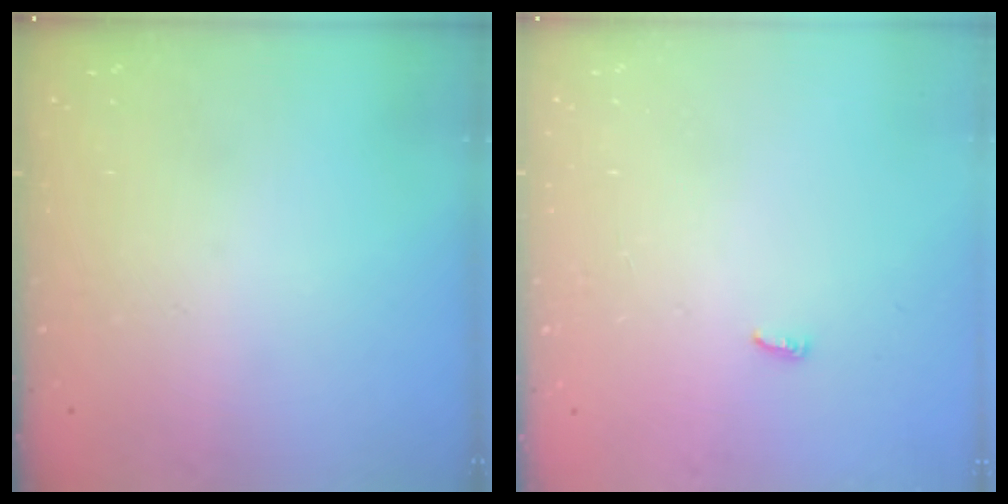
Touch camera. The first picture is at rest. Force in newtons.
{"total": 3.6, "press": 3.6, "slide": 0.4}